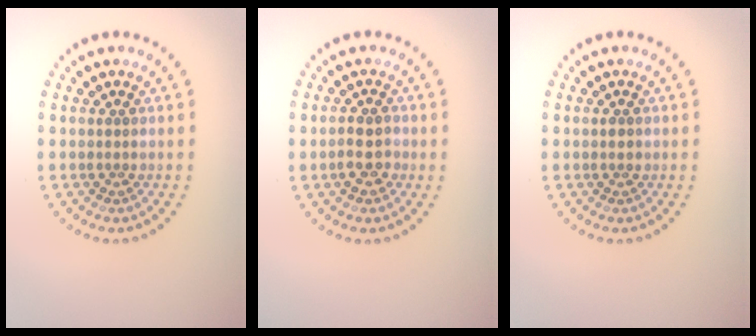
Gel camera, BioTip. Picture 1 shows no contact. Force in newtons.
{"total": 2.1, "press": 2.0, "slide": 0.5}
{"total": 0.8, "press": 0.8, "slide": 0.1}